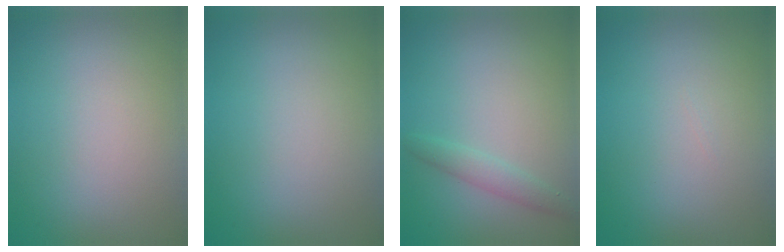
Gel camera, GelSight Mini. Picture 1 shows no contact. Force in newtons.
{"total": 0.0}
{"total": 1.5, "press": 1.5, "slide": 0.0}
{"total": 0.0}